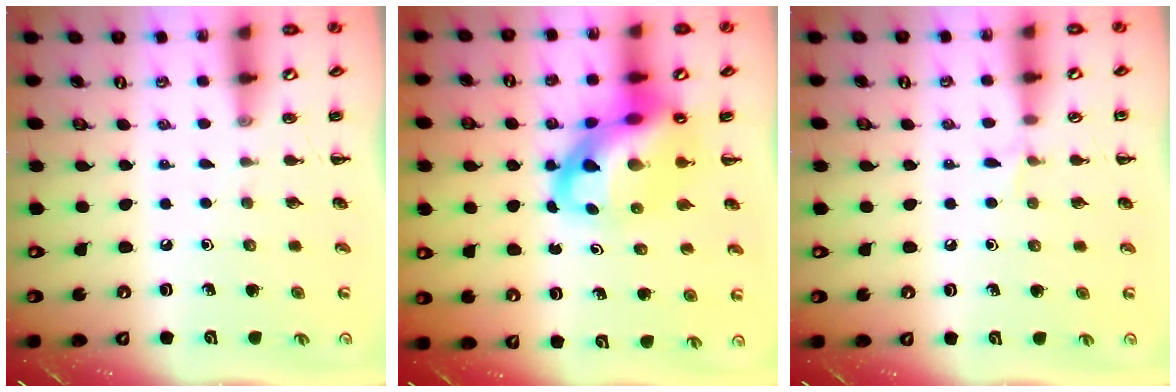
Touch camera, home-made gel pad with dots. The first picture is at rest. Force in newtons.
{"total": 14.9, "press": 14.3, "slide": 4.1}
{"total": 4.3, "press": 4.1, "slide": 1.5}